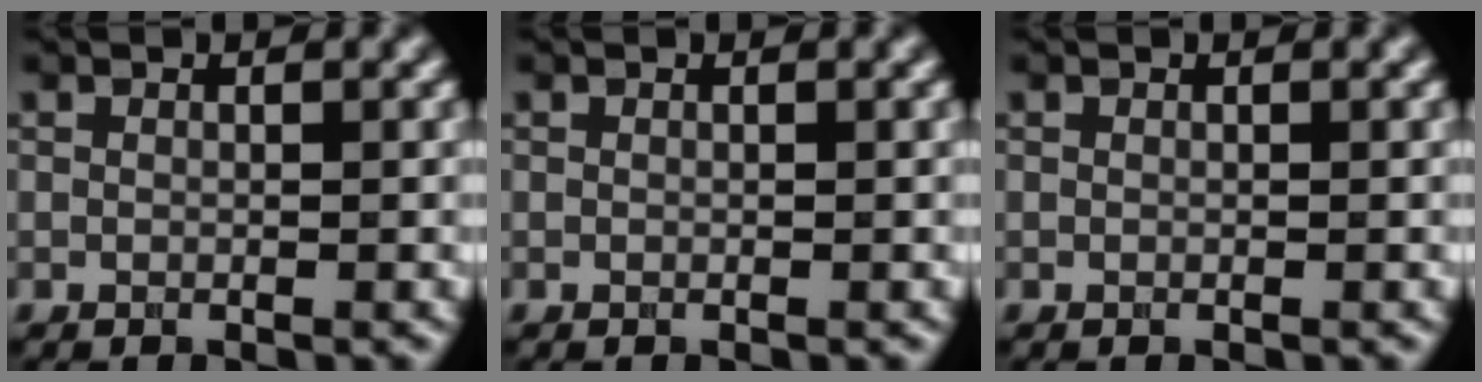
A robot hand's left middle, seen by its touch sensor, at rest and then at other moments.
{"total": 0.0}
{"total": 0.0}